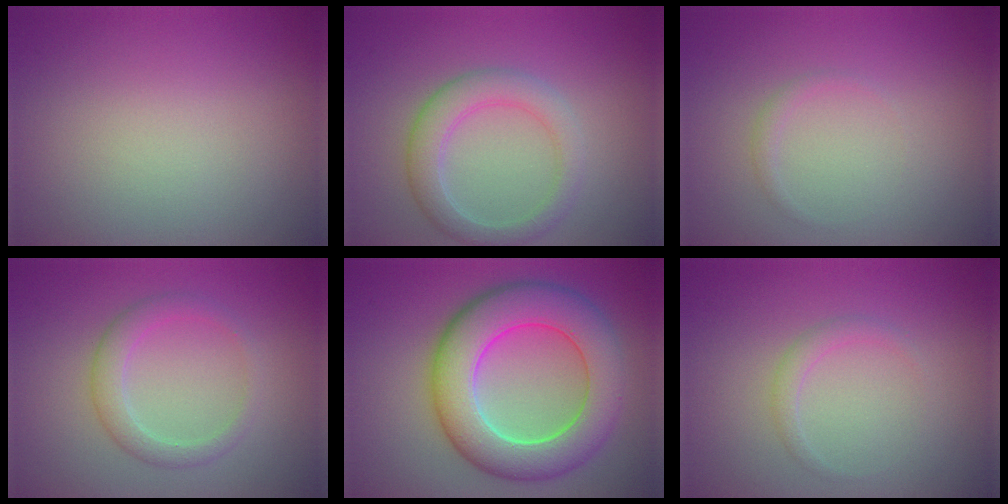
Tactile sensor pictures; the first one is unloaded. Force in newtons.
{"total": 3.6, "press": 3.6, "slide": 0.1}
{"total": 0.7, "press": 0.7, "slide": 0.0}
{"total": 2.6, "press": 2.6, "slide": 0.2}
{"total": 9.3, "press": 9.3, "slide": 0.5}
{"total": 1.2, "press": 1.1, "slide": 0.2}